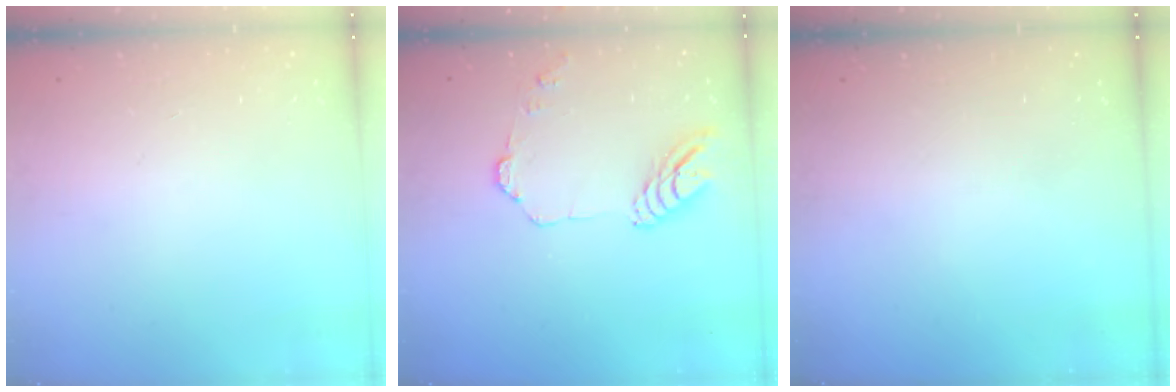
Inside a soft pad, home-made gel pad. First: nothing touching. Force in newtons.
{"total": 11.6, "press": 11.6, "slide": 0.8}
{"total": 0.0}